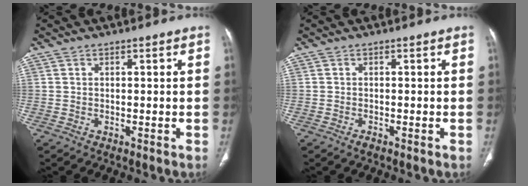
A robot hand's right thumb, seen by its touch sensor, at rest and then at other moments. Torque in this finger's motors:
{"motor_torque": [0.24, -0.01, 0.31, -0.65, 0.12]}